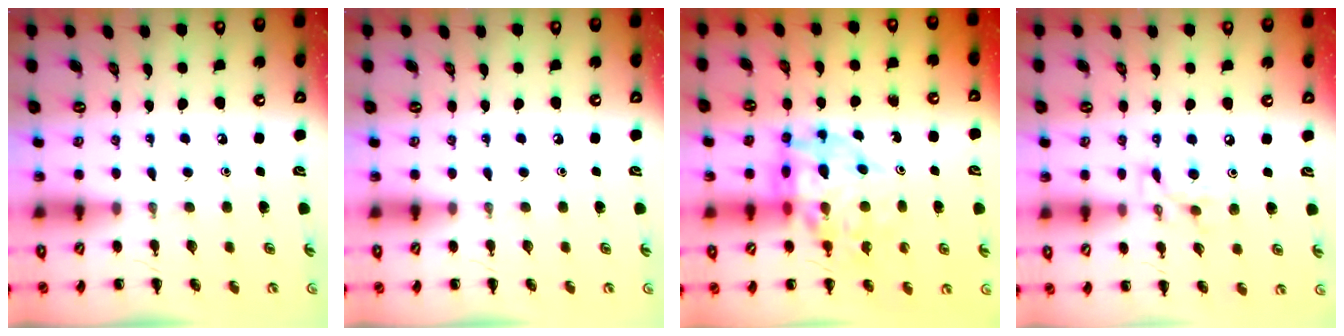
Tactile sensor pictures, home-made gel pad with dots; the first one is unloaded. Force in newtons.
{"total": 0.0}
{"total": 15.5, "press": 15.0, "slide": 4.0}
{"total": 7.8, "press": 7.8, "slide": 0.6}